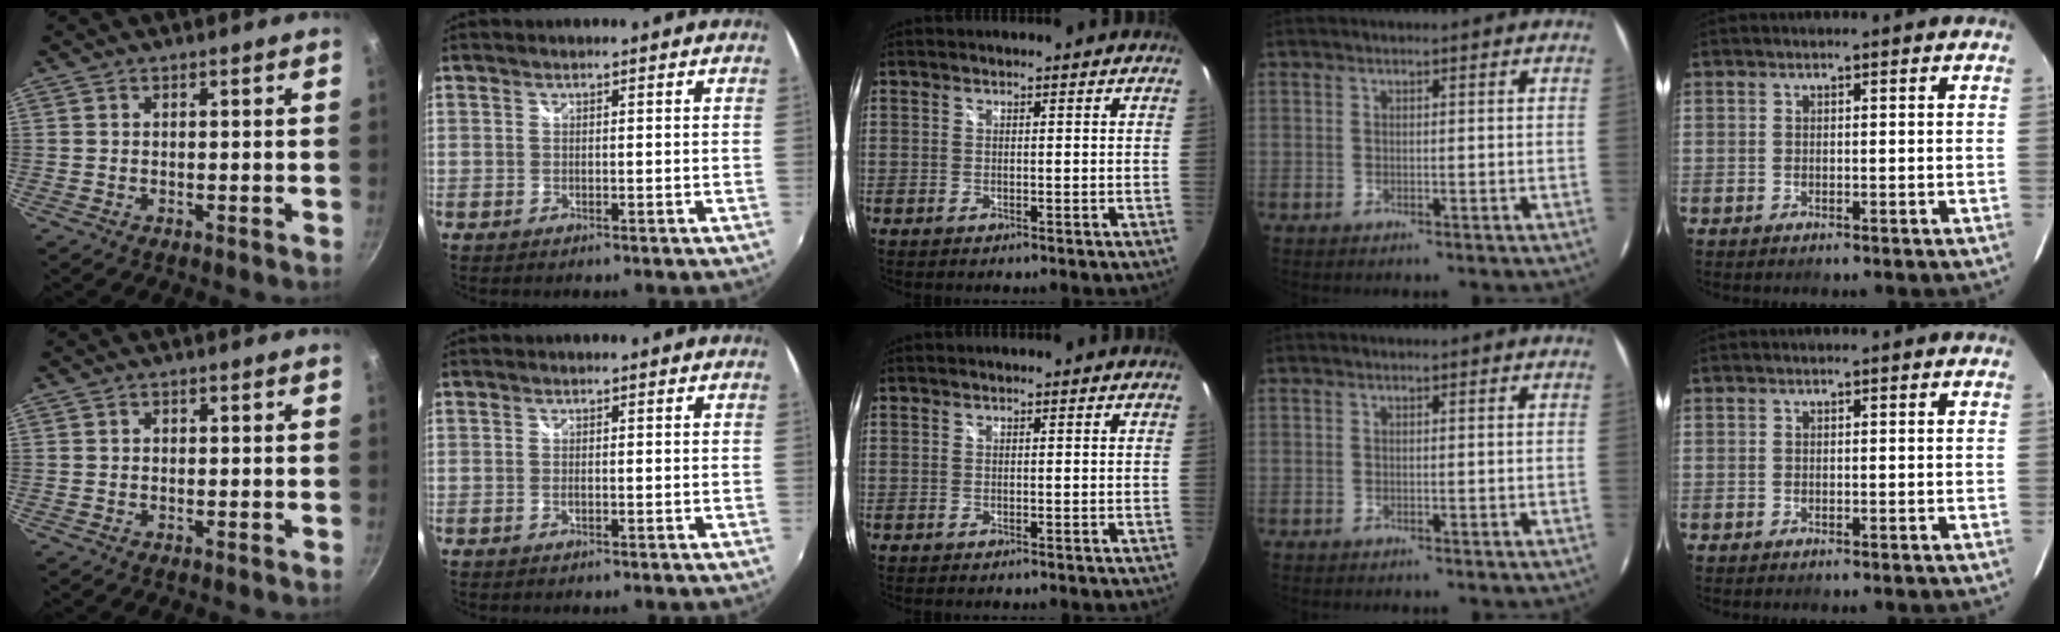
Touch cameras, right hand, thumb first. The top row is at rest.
{"thumb": {"total": 0.5, "force": [-0.1, 0.4, 0.2], "torque": [-0.002, 0.004, -0.001]}, "index": {"total": 0.6, "force": [-0.2, 0.2, 0.5], "torque": [-0.013, 0.000, -0.004]}}